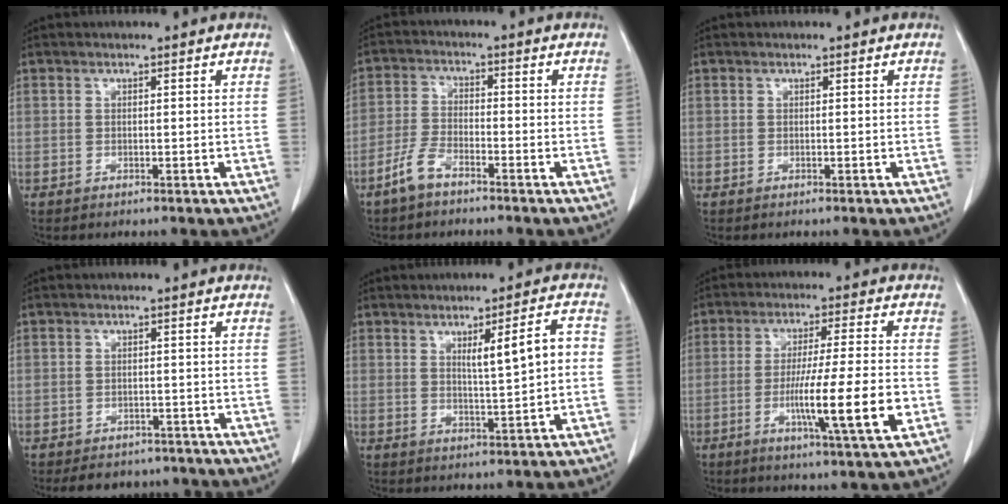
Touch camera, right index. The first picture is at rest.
{"total": 4.5, "force": [-3.3, 1.6, 2.6], "torque": [-0.067, 0.003, -0.065]}
{"total": 0.0}
{"total": 7.5, "force": [-6.5, 3.6, 0.9], "torque": [-0.002, 0.007, -0.075]}
{"total": 6.3, "force": [0.7, 0.4, 6.2], "torque": [-0.096, 0.009, 0.015]}
{"total": 12.5, "force": [-3.5, -0.4, 12.0], "torque": [-0.204, -0.016, -0.061]}